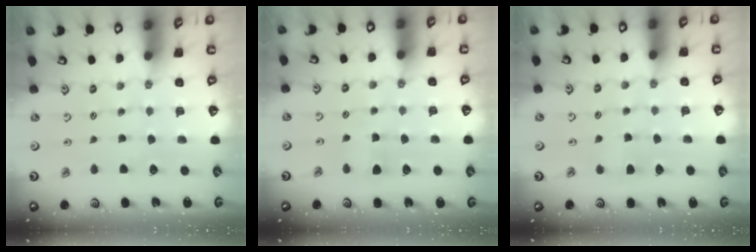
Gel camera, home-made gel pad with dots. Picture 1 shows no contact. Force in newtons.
{"total": 3.5, "press": 3.4, "slide": 0.5}
{"total": 2.6, "press": 2.5, "slide": 0.5}